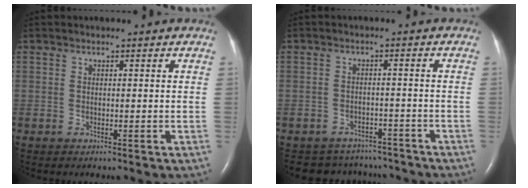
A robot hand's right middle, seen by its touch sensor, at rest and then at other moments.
{"total": 7.3, "force": [-6.7, 2.9, -0.5], "torque": [0.011, 0.022, -0.083]}